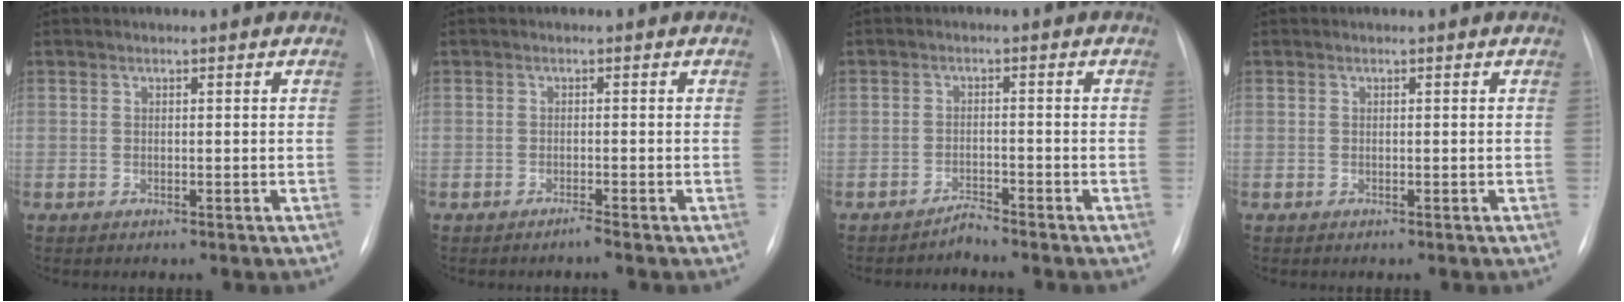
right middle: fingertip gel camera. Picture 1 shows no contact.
{"total": 0.9, "force": [-0.7, -0.3, 0.4], "torque": [-0.005, 0.000, -0.013]}
{"total": 1.9, "force": [-1.8, -0.3, -0.1], "torque": [0.006, -0.006, -0.031]}
{"total": 0.0}